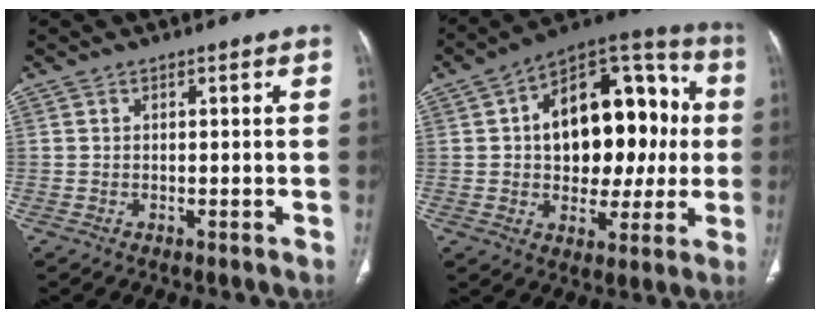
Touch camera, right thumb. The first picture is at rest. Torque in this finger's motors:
{"motor_torque": [-0.89, 2.12, 0.95, 0.81, 0.30]}